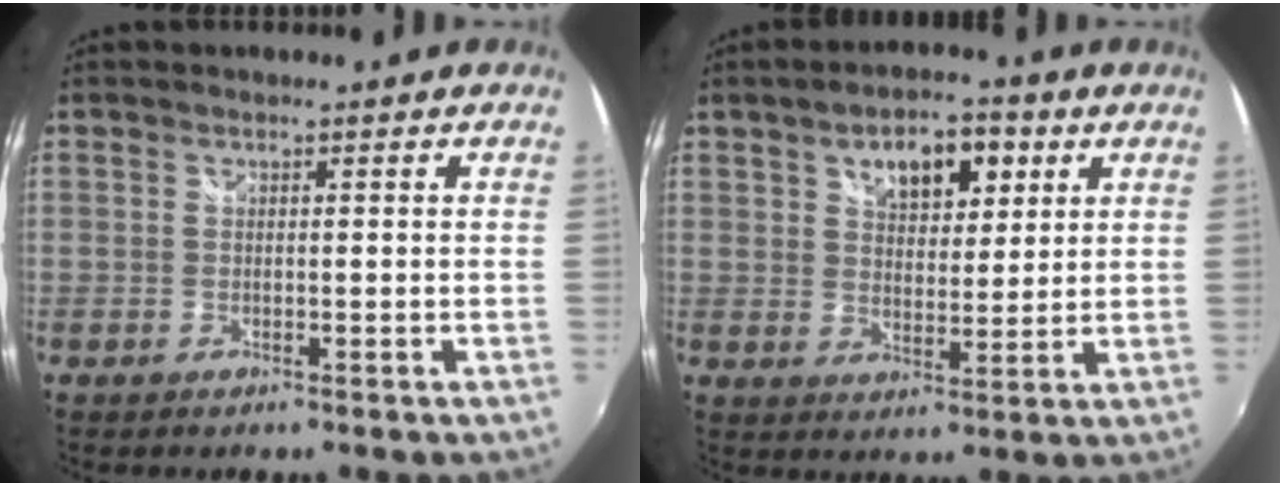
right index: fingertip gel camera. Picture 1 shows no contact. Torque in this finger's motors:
{"motor_torque": [0.23, 0.15, 0.17, 0.08]}